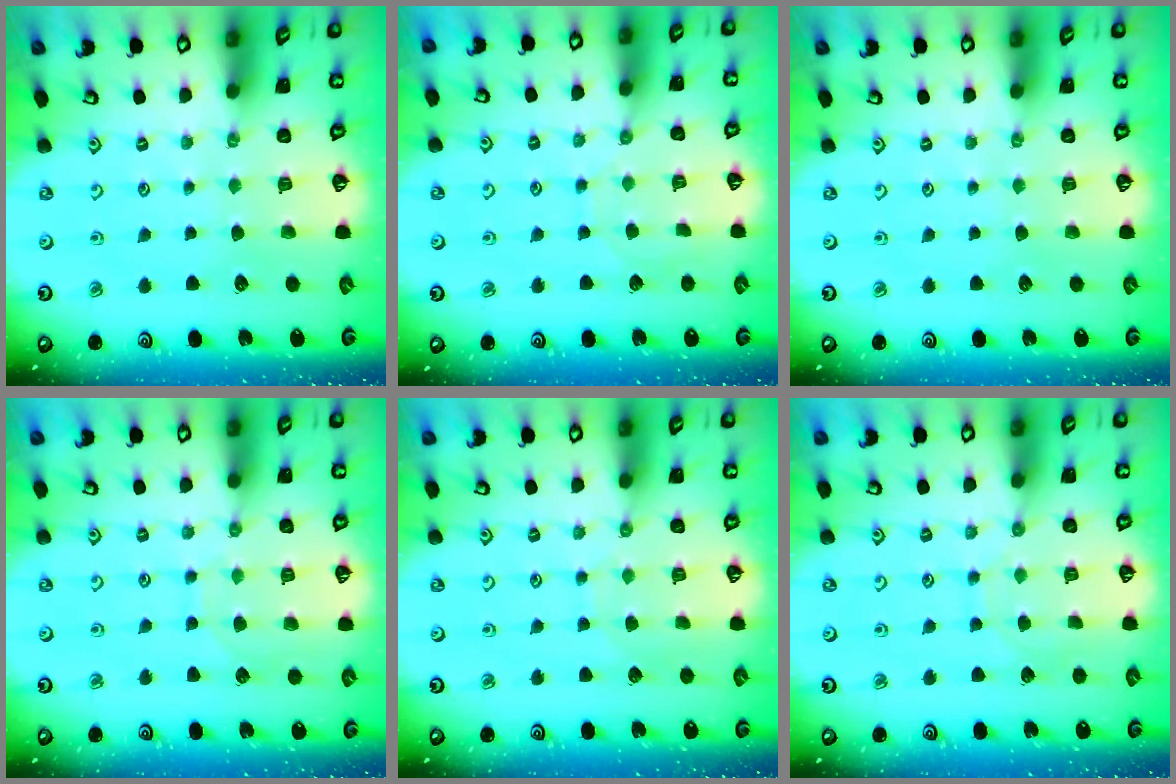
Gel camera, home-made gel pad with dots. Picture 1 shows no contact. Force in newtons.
{"total": 4.6, "press": 4.6, "slide": 0.5}
{"total": 0.0}
{"total": 5.9, "press": 5.9, "slide": 0.5}
{"total": 4.4, "press": 4.4, "slide": 0.4}
{"total": 4.6, "press": 4.6, "slide": 0.4}